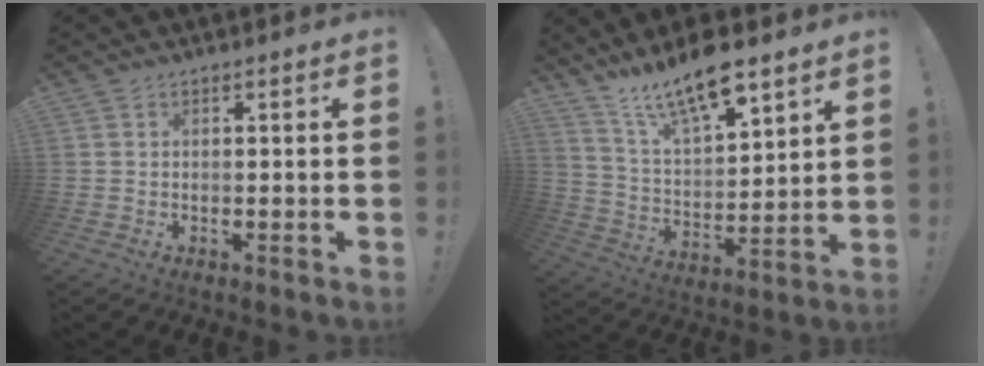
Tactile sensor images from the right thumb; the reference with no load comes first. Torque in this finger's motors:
{"motor_torque": [-0.53, 1.01, 0.90, 1.14, 0.29]}